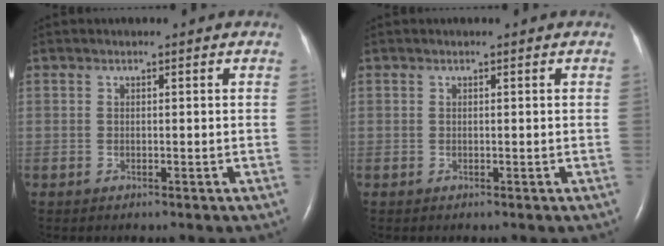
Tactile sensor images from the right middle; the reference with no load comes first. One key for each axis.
{"total": 0.0}